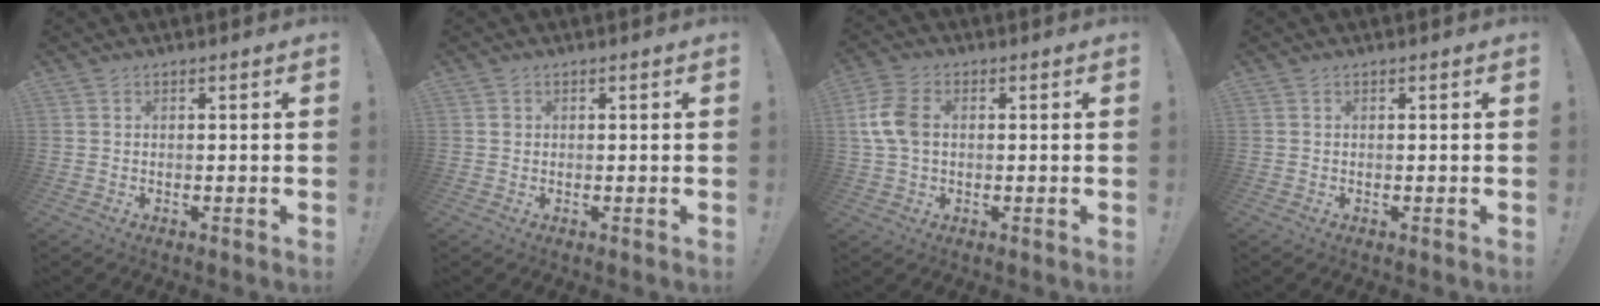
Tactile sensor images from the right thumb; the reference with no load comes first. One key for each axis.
{"total": 0.7, "fx": 0.2, "fy": 0.6, "fz": 0.1, "tx": 0.006, "ty": 0.001, "tz": 0.002}
{"total": 8.6, "fx": 0.7, "fy": 5.8, "fz": 6.3, "tx": -0.138, "ty": 0.004, "tz": 0.014}
{"total": 0.0}